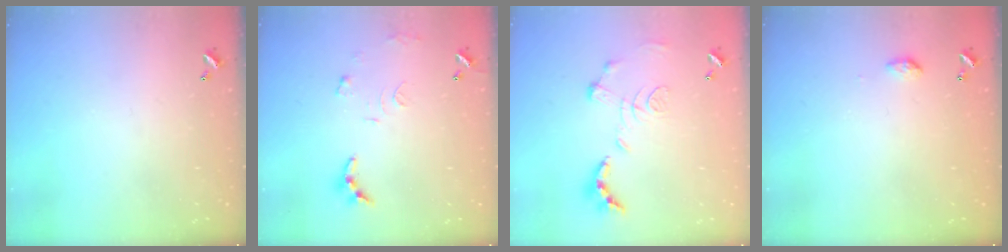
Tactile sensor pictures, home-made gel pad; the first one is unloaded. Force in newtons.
{"total": 9.3, "press": 9.3, "slide": 0.6}
{"total": 1.2, "press": 0.4, "slide": 1.1}
{"total": 4.1, "press": 4.1, "slide": 0.6}